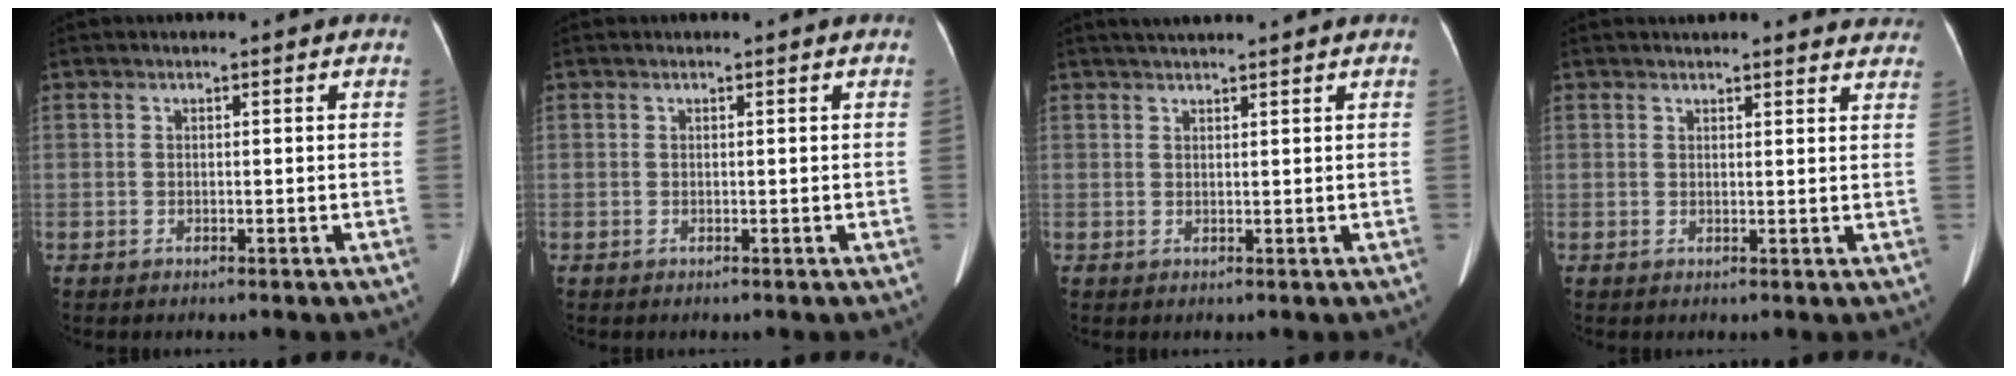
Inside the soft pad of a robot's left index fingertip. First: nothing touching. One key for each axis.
{"total": 0.0}
{"total": 3.4, "fx": 3.0, "fy": -0.3, "fz": 1.6, "tx": -0.018, "ty": 0.026, "tz": 0.052}
{"total": 11.6, "fx": 10.8, "fy": 3.0, "fz": 3.0, "tx": -0.007, "ty": 0.014, "tz": 0.107}